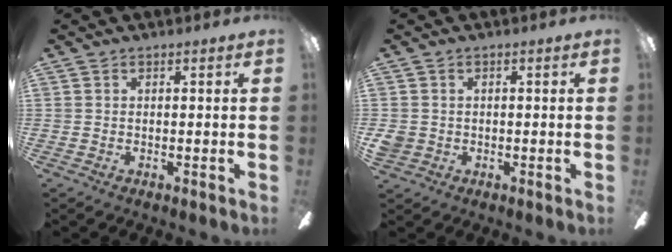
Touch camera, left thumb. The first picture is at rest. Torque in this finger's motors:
{"motor_torque": [0.02, 0.46, 0.16, -0.25, 0.01]}